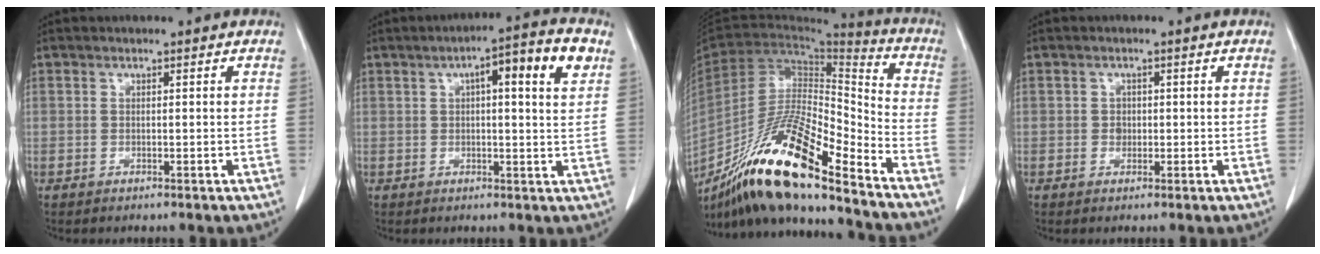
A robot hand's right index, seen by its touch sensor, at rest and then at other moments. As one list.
[{"total": 9.1, "force": [3.4, 1.0, 8.4], "torque": [-0.127, 0.019, 0.042]}, {"total": 20.6, "force": [-15.2, 2.2, 13.8], "torque": [-0.265, -0.018, -0.279]}, {"total": 1.3, "force": [-0.2, 1.1, 0.5], "torque": [-0.006, 0.004, -0.002]}]